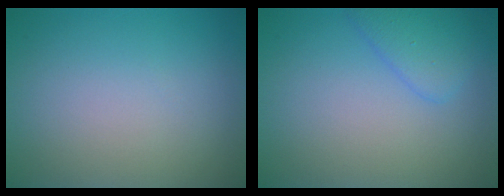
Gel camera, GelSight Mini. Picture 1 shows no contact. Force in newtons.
{"total": 2.4, "press": 2.4, "slide": 0.1}